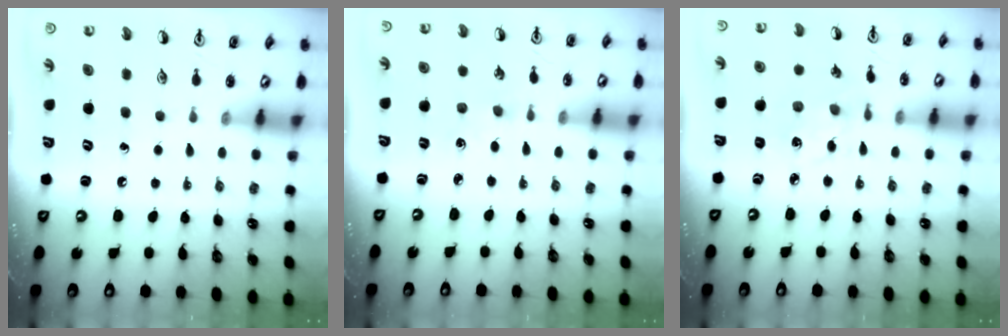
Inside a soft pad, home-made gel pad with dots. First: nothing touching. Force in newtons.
{"total": 1.9, "press": 1.9, "slide": 0.4}
{"total": 3.9, "press": 3.7, "slide": 1.4}